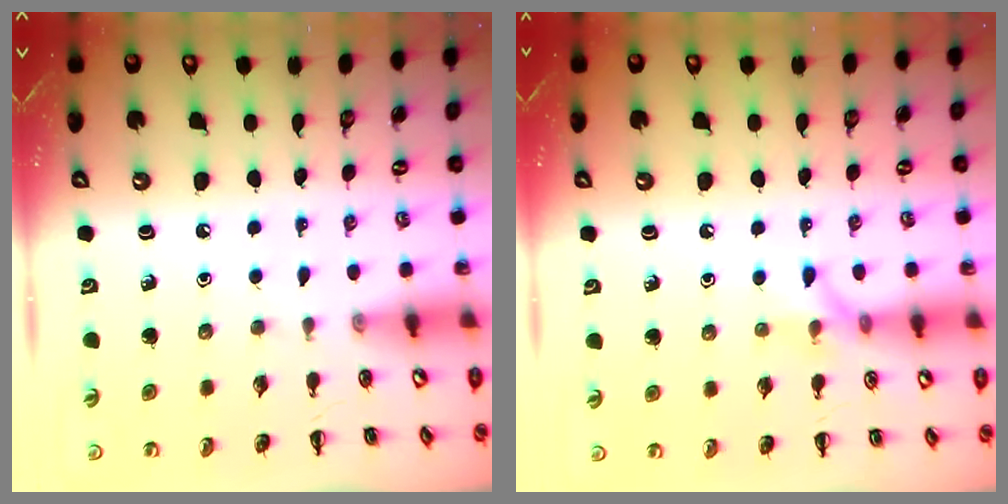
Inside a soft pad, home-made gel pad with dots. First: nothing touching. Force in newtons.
{"total": 5.8, "press": 5.7, "slide": 1.0}